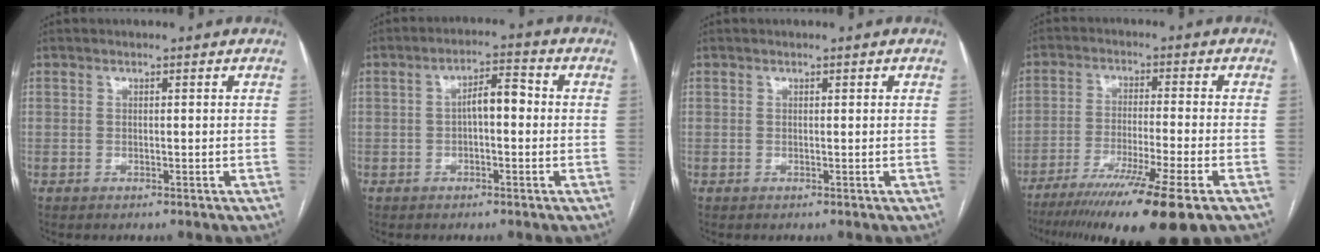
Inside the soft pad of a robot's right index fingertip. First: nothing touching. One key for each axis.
{"total": 4.7, "fx": -0.1, "fy": 1.7, "fz": 4.4, "tx": -0.072, "ty": 0.023, "tz": -0.004}
{"total": 0.0}
{"total": 16.4, "fx": -11.4, "fy": -0.4, "fz": 11.8, "tx": -0.175, "ty": -0.048, "tz": -0.185}